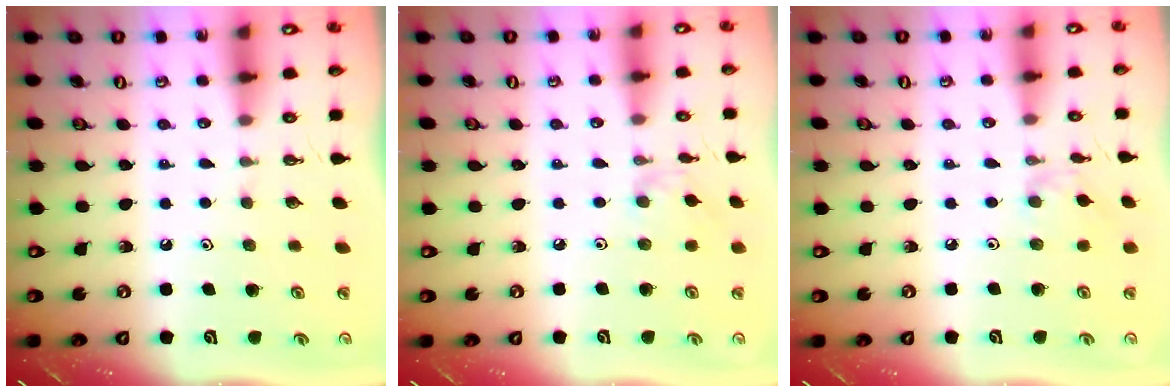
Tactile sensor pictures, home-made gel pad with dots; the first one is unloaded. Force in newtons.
{"total": 2.1, "press": 2.1, "slide": 0.4}
{"total": 2.1, "press": 2.1, "slide": 0.4}